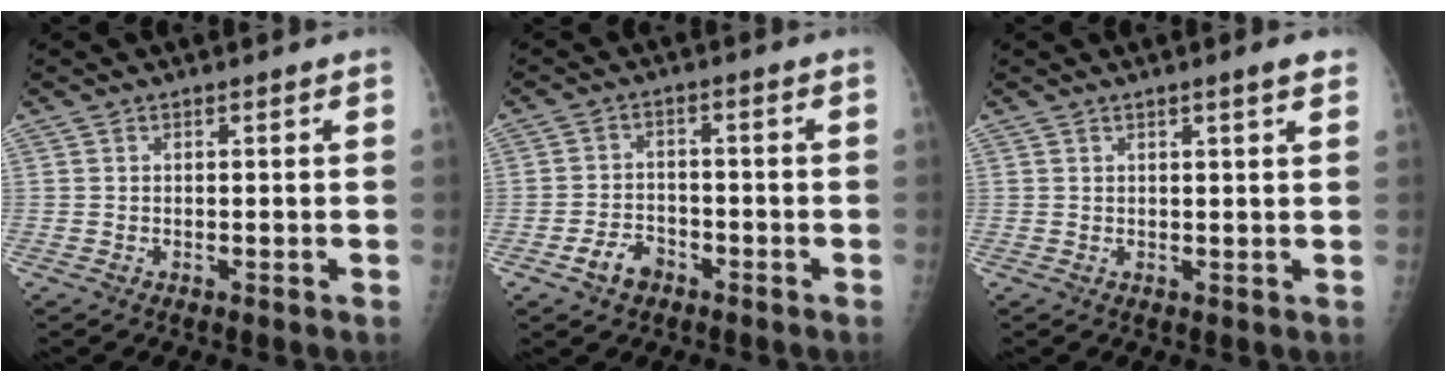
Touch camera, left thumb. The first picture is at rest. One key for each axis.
{"total": 4.9, "fx": -2.9, "fy": 3.4, "fz": 2.2, "tx": -0.028, "ty": 0.024, "tz": -0.048}
{"total": 3.0, "fx": 1.9, "fy": 0.2, "fz": 2.3, "tx": -0.030, "ty": -0.006, "tz": 0.025}